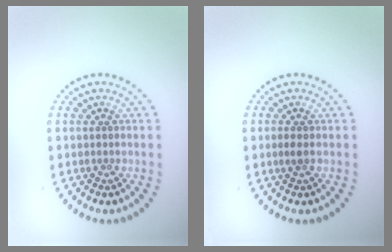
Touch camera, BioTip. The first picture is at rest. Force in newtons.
{"total": 0.8, "press": 0.8, "slide": 0.3}